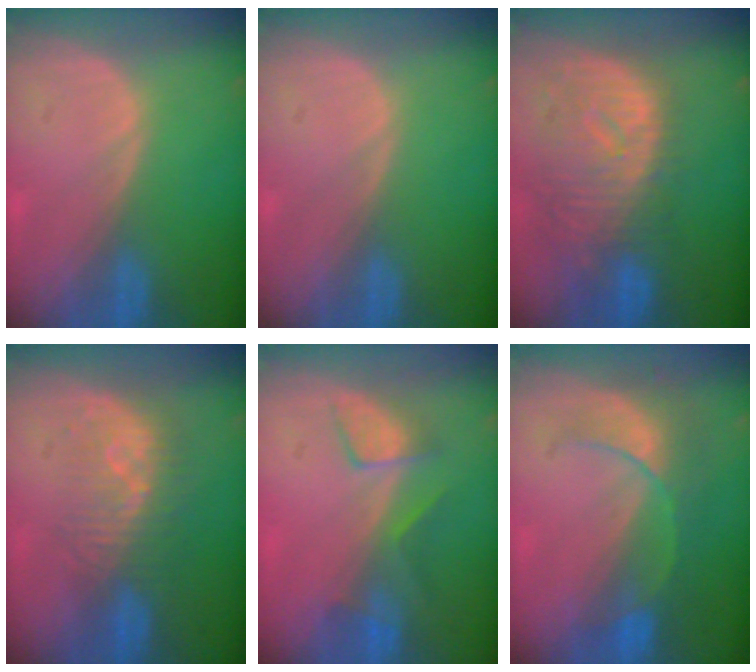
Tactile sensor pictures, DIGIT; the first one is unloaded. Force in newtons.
{"total": 0.0}
{"total": 11.1, "press": 9.8, "slide": 5.2}
{"total": 8.2, "press": 7.4, "slide": 3.5}
{"total": 4.7, "press": 4.6, "slide": 1.2}
{"total": 8.0, "press": 7.1, "slide": 3.8}